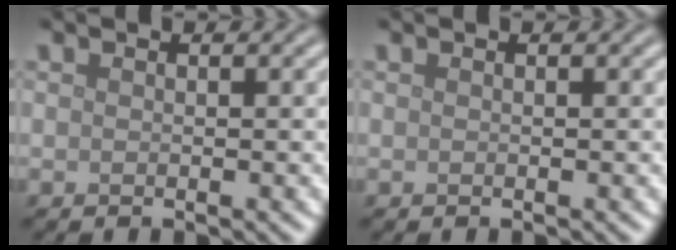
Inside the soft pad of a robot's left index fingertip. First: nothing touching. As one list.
[{"total": 0.0}]